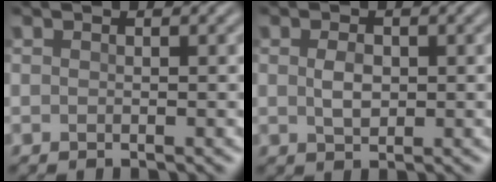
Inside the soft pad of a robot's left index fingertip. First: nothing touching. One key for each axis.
{"total": 2.0, "fx": -0.1, "fy": 1.3, "fz": 1.5, "tx": -0.034, "ty": -0.004, "tz": -0.002}